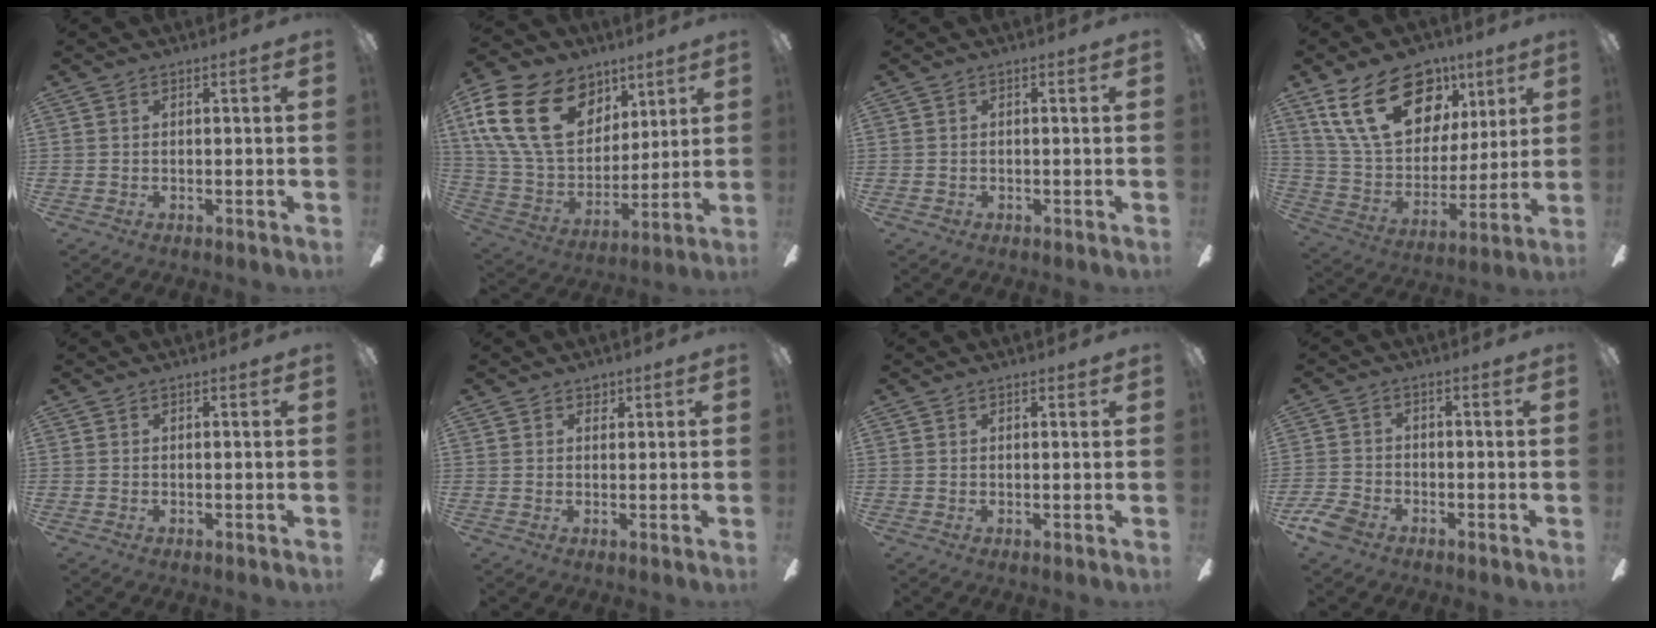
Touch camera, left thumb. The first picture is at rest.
{"total": 23.3, "force": [10.6, 15.8, 13.5], "torque": [-0.276, -0.036, 0.193]}
{"total": 0.6, "force": [-0.2, 0.5, 0.1], "torque": [-0.001, 0.005, -0.006]}
{"total": 25.1, "force": [12.5, 15.4, 15.3], "torque": [-0.262, -0.052, 0.228]}
{"total": 0.0}
{"total": 2.1, "force": [1.5, 1.4, 0.2], "torque": [0.009, -0.005, 0.025]}
{"total": 0.9, "force": [0.8, 0.2, 0.4], "torque": [-0.003, -0.001, 0.012]}
{"total": 5.3, "force": [-3.5, 3.0, 2.6], "torque": [-0.068, 0.012, -0.070]}